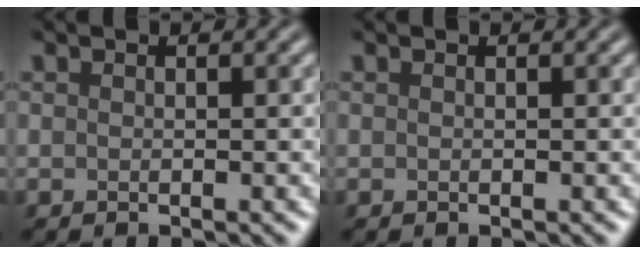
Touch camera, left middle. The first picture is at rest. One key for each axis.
{"total": 0.0}